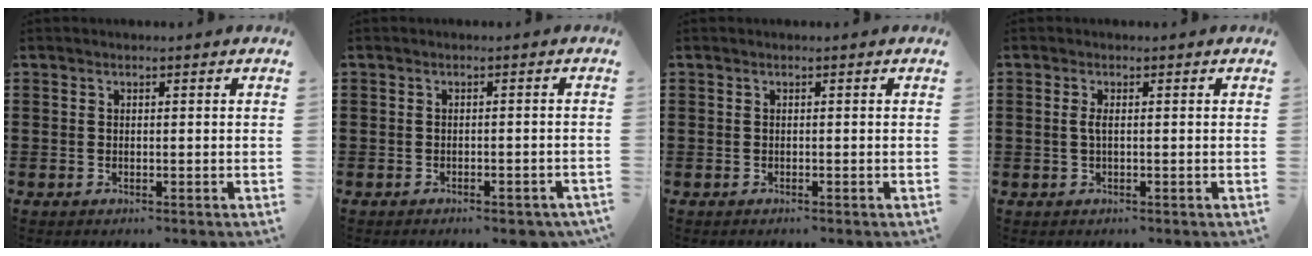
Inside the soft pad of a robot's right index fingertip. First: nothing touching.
{"total": 1.6, "force": [-1.4, 0.2, 0.6], "torque": [-0.014, -0.001, -0.028]}
{"total": 0.0}
{"total": 1.4, "force": [-0.1, 0.3, 1.4], "torque": [-0.035, -0.003, -0.005]}